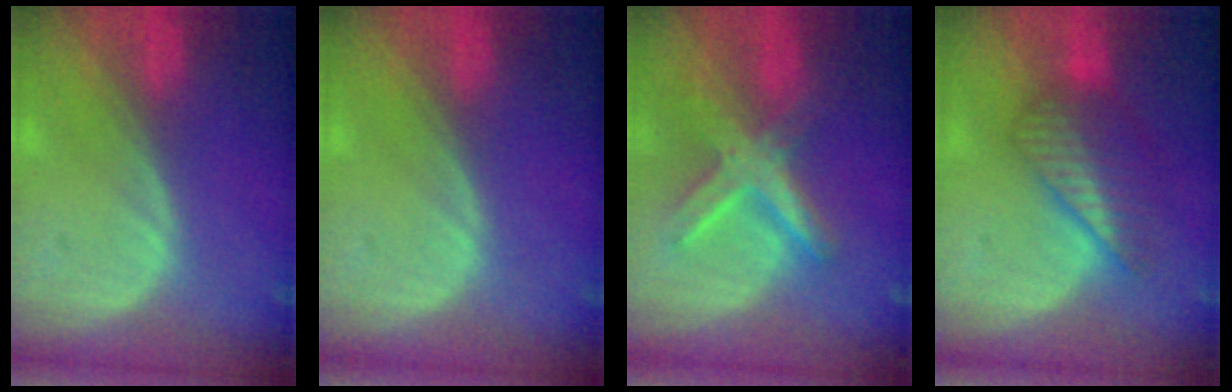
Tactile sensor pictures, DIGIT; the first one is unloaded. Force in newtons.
{"total": 0.0}
{"total": 8.2, "press": 7.1, "slide": 4.1}
{"total": 6.6, "press": 6.1, "slide": 2.7}